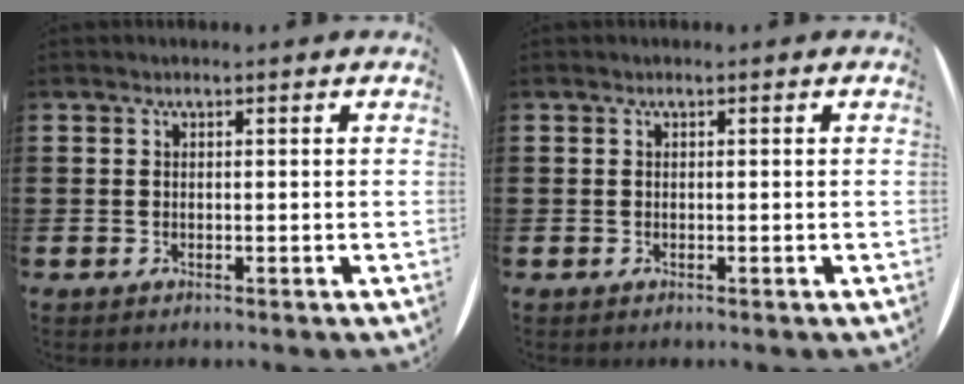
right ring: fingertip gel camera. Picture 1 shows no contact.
{"total": 0.0}